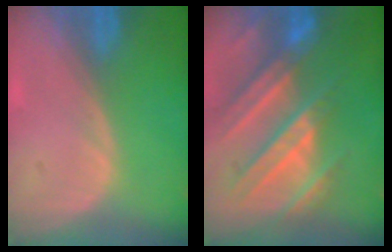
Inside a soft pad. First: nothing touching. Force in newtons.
{"total": 10.9, "press": 9.7, "slide": 4.9}